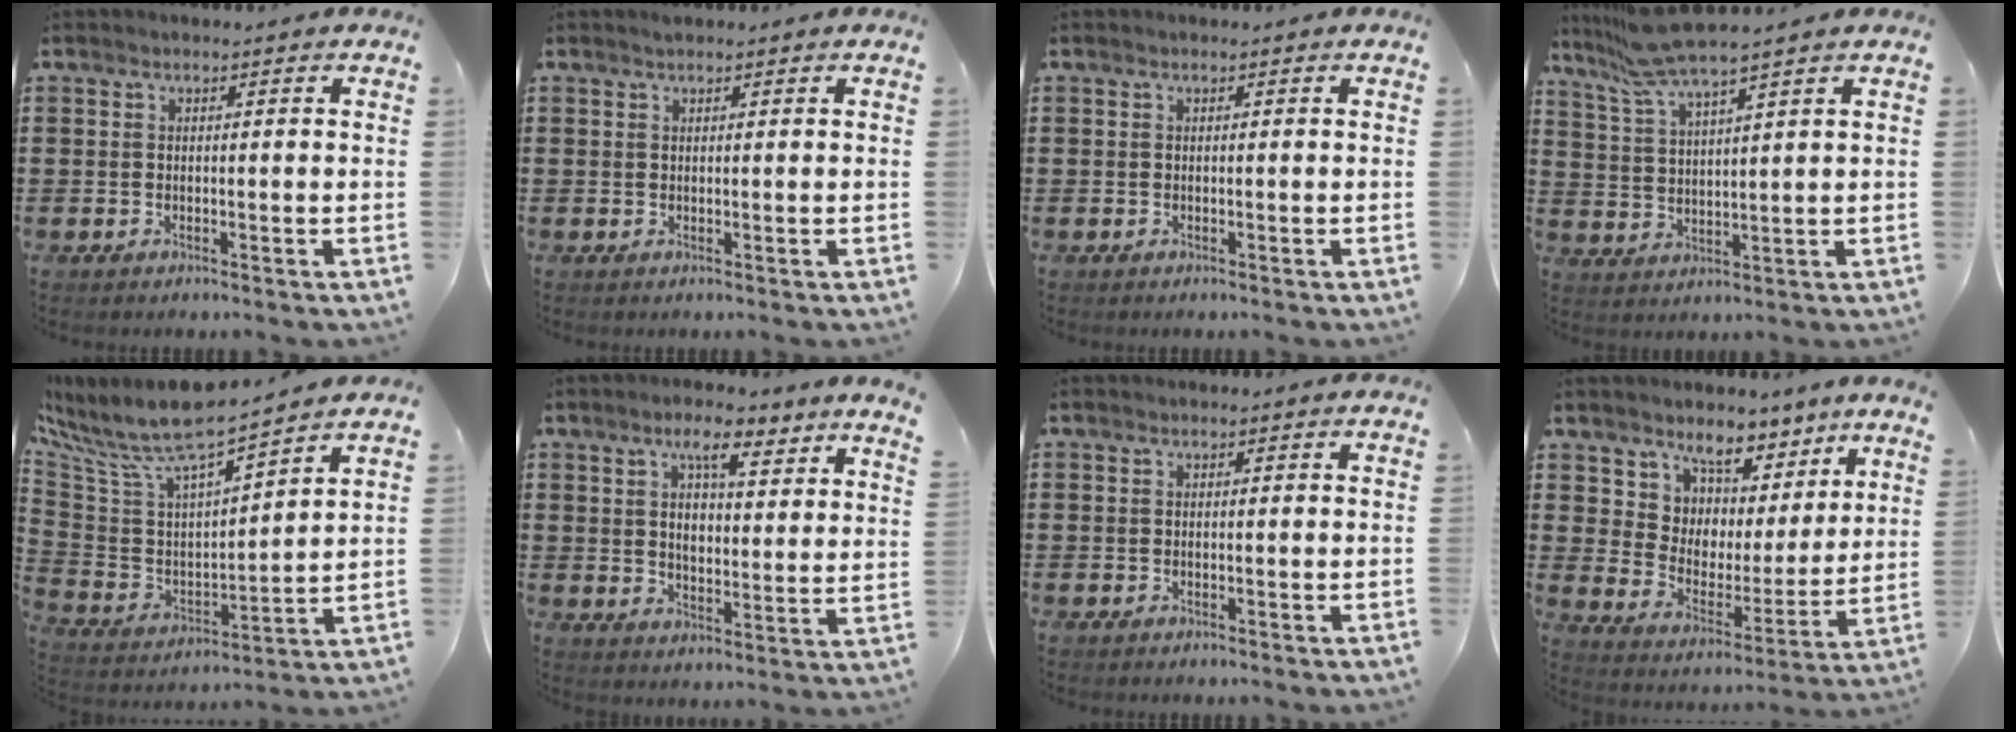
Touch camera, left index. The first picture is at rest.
{"total": 0.6, "force": [0.6, 0.1, 0.2], "torque": [-0.006, 0.000, 0.011]}
{"total": 0.0}
{"total": 7.5, "force": [6.3, 0.3, 4.1], "torque": [-0.101, -0.016, 0.114]}
{"total": 8.9, "force": [7.8, 1.3, 4.1], "torque": [-0.118, -0.059, 0.131]}
{"total": 6.5, "force": [5.2, 1.5, 3.6], "torque": [-0.061, -0.023, 0.087]}
{"total": 0.0}
{"total": 5.9, "force": [4.7, 3.3, -1.5], "torque": [-0.021, -0.055, 0.083]}